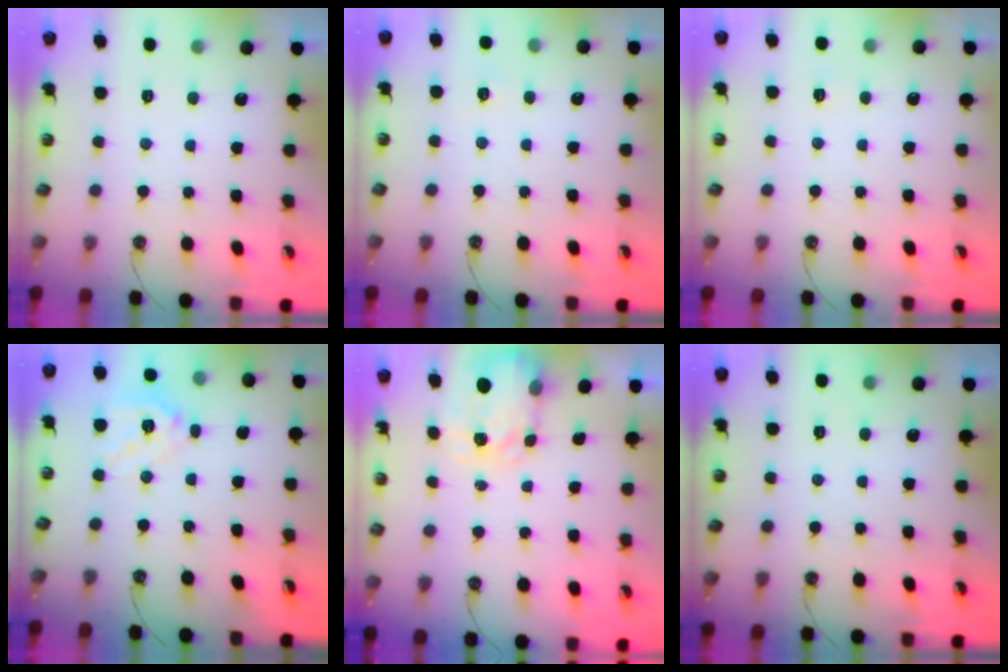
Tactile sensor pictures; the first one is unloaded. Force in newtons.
{"total": 2.7, "press": 2.6, "slide": 0.3}
{"total": 2.8, "press": 2.8, "slide": 0.3}
{"total": 14.2, "press": 14.1, "slide": 2.1}
{"total": 3.8, "press": 3.8, "slide": 0.5}
{"total": 0.0}